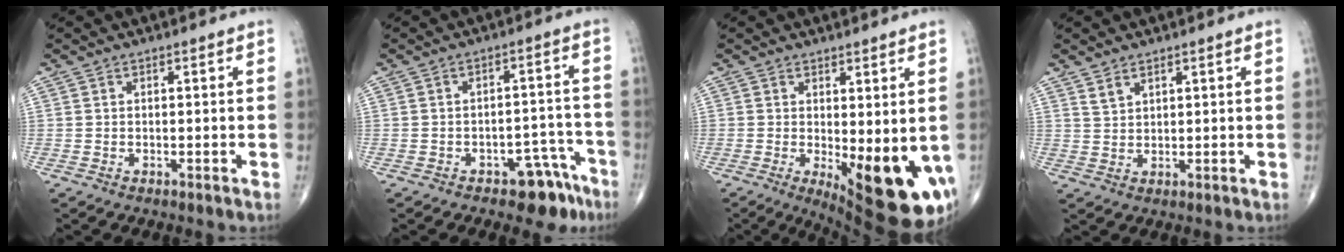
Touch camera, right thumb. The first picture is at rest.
{"total": 7.4, "force": [-5.0, 3.9, 3.8], "torque": [-0.016, 0.049, -0.063]}
{"total": 13.9, "force": [-2.6, 4.8, 12.8], "torque": [-0.163, -0.029, -0.020]}
{"total": 2.3, "force": [1.8, 1.1, 1.0], "torque": [-0.012, -0.010, 0.039]}